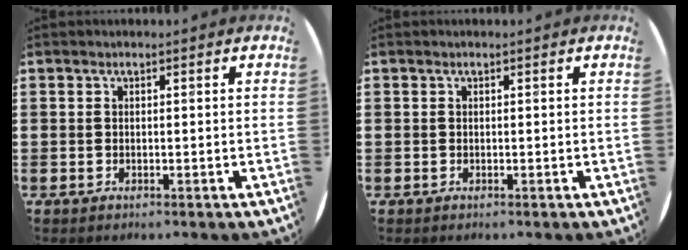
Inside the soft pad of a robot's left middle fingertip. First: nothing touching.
{"total": 0.0}